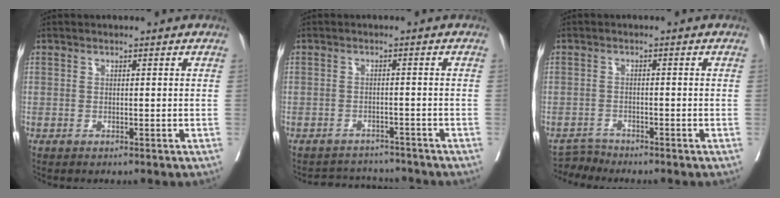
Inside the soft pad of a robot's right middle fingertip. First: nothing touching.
{"total": 5.2, "force": [-5.1, 0.8, -0.5], "torque": [0.008, 0.009, -0.074]}
{"total": 2.2, "force": [-2.0, -0.1, -0.9], "torque": [0.020, -0.011, -0.034]}